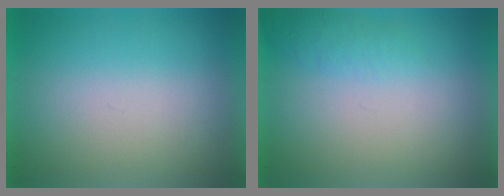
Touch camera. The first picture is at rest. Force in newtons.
{"total": 1.3}